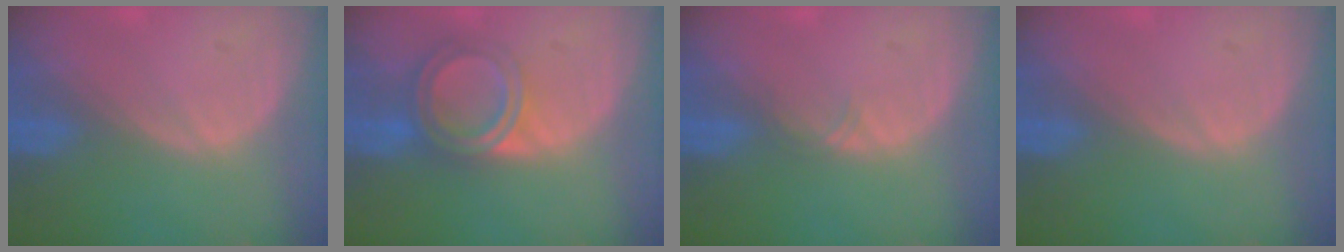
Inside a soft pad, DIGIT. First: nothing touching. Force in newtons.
{"total": 6.4, "press": 5.4, "slide": 3.5}
{"total": 0.9, "press": 0.8, "slide": 0.2}
{"total": 0.0}